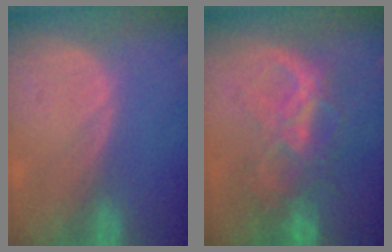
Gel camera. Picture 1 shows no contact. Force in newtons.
{"total": 7.3, "press": 7.2, "slide": 1.3}